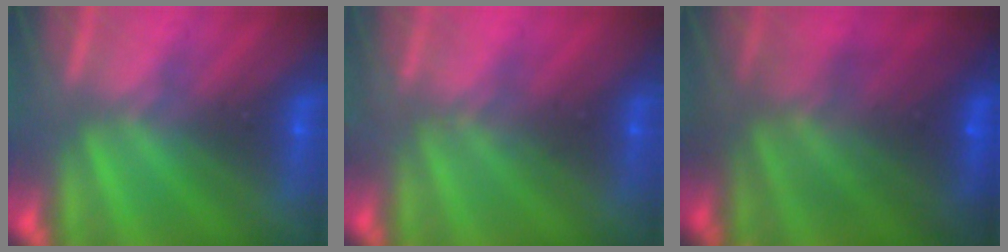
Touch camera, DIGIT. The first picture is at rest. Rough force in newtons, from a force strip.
{"total": 5.4}
{"total": 7.1}